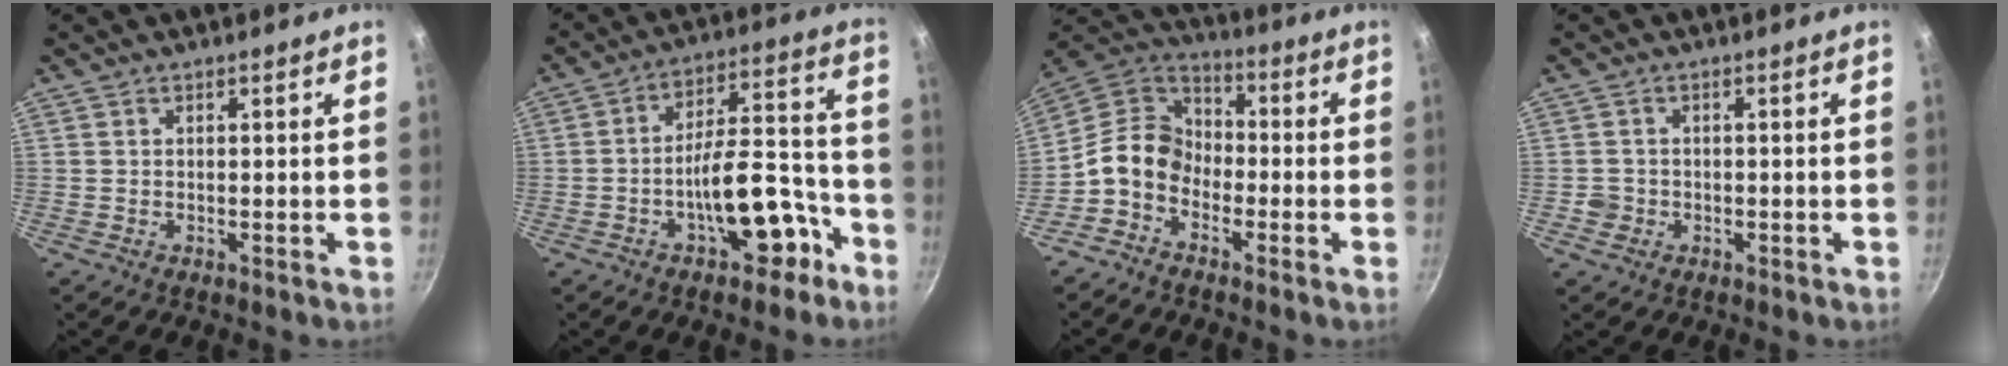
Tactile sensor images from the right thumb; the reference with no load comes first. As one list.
[{"total": 14.1, "force": [-6.6, 6.4, 10.7], "torque": [-0.115, 0.083, -0.087]}, {"total": 11.0, "force": [-3.7, 8.5, 5.9], "torque": [-0.080, 0.056, -0.102]}, {"total": 2.3, "force": [-0.8, 2.1, 0.5], "torque": [0.000, 0.011, -0.009]}]